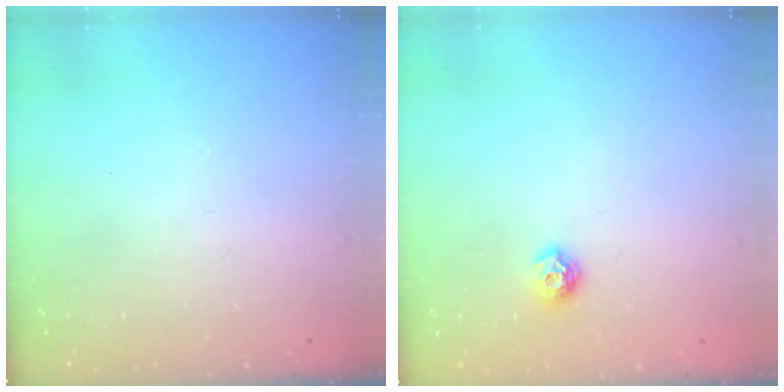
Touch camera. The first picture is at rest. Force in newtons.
{"total": 7.1, "press": 7.1, "slide": 0.8}